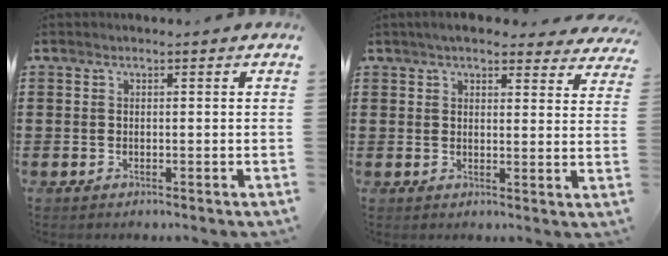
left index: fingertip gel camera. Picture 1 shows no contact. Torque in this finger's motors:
{"motor_torque": [2.14, 0.00, 1.05, 0.09]}